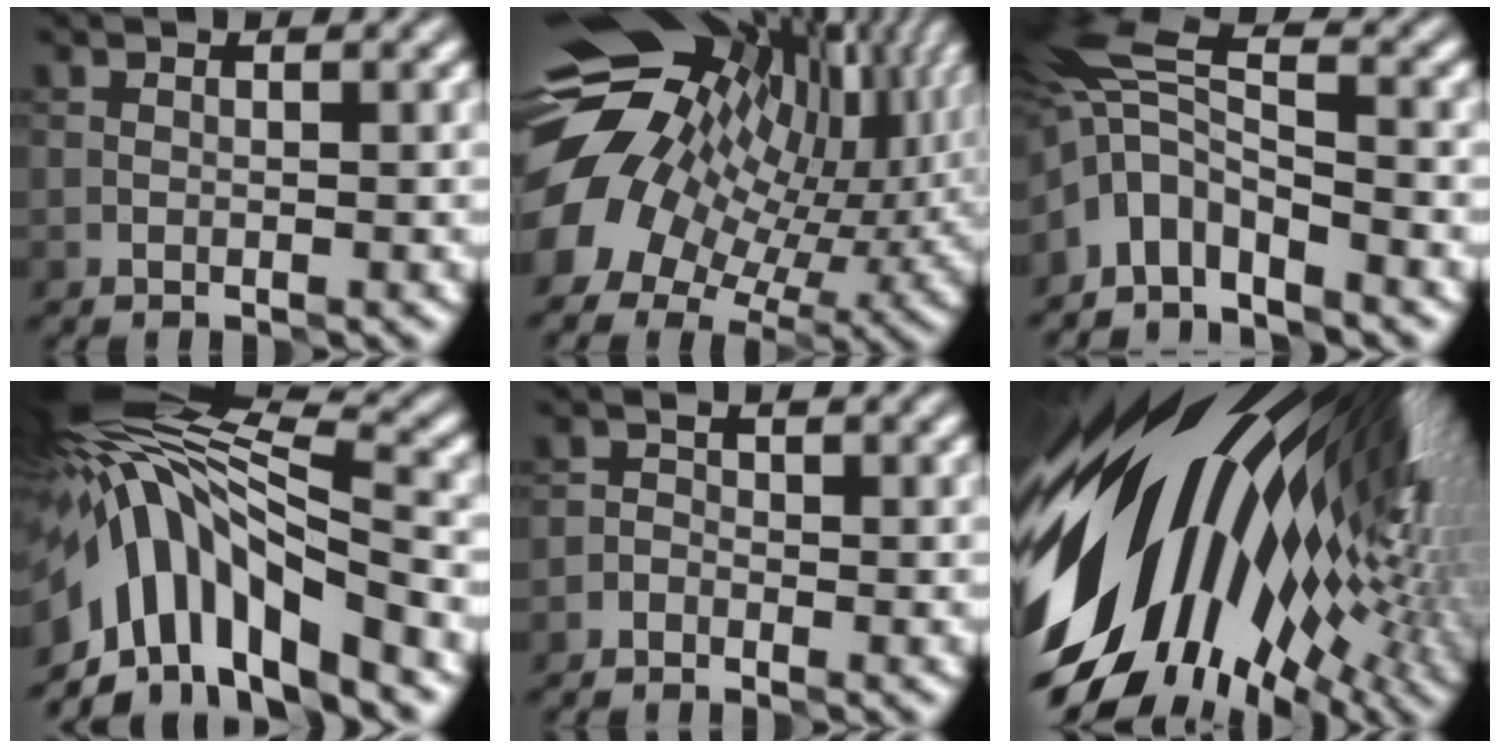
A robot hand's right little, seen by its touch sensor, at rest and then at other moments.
{"total": 16.7, "force": [2.8, 11.4, 11.9], "torque": [-0.220, -0.006, 0.082]}
{"total": 5.7, "force": [-3.4, 2.4, 4.0], "torque": [-0.072, 0.012, -0.078]}
{"total": 11.0, "force": [-4.2, 4.3, 9.2], "torque": [-0.146, 0.025, -0.072]}
{"total": 0.8, "force": [-0.7, 0.4, 0.0], "torque": [0.004, 0.008, -0.015]}
{"total": 18.8, "force": [-0.1, 10.8, 15.4], "torque": [-0.272, -0.030, -0.006]}